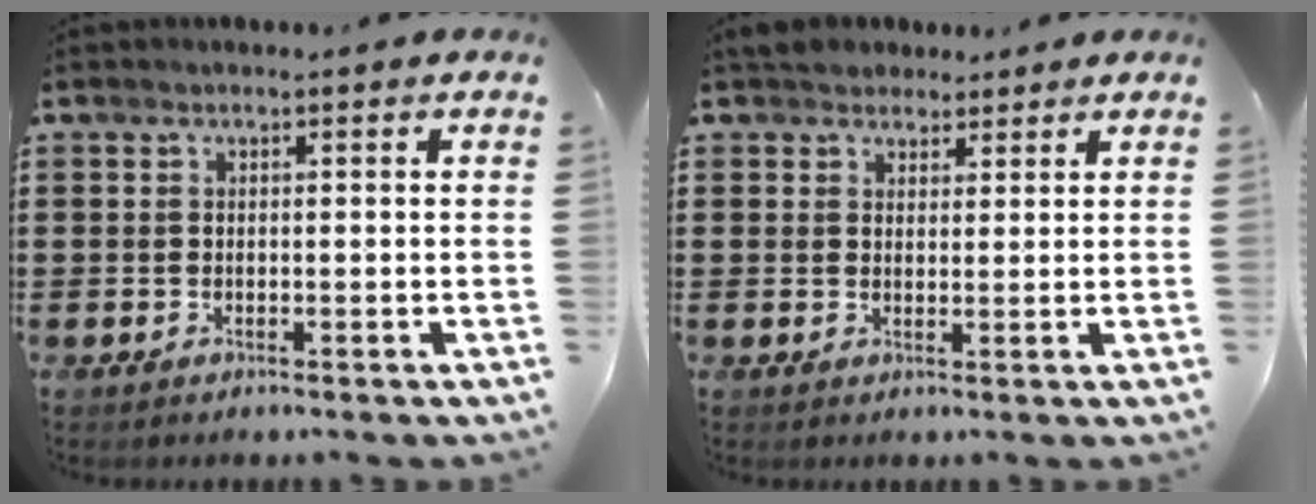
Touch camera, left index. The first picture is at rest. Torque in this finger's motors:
{"motor_torque": [-0.10, -0.07, 0.00, -0.05]}